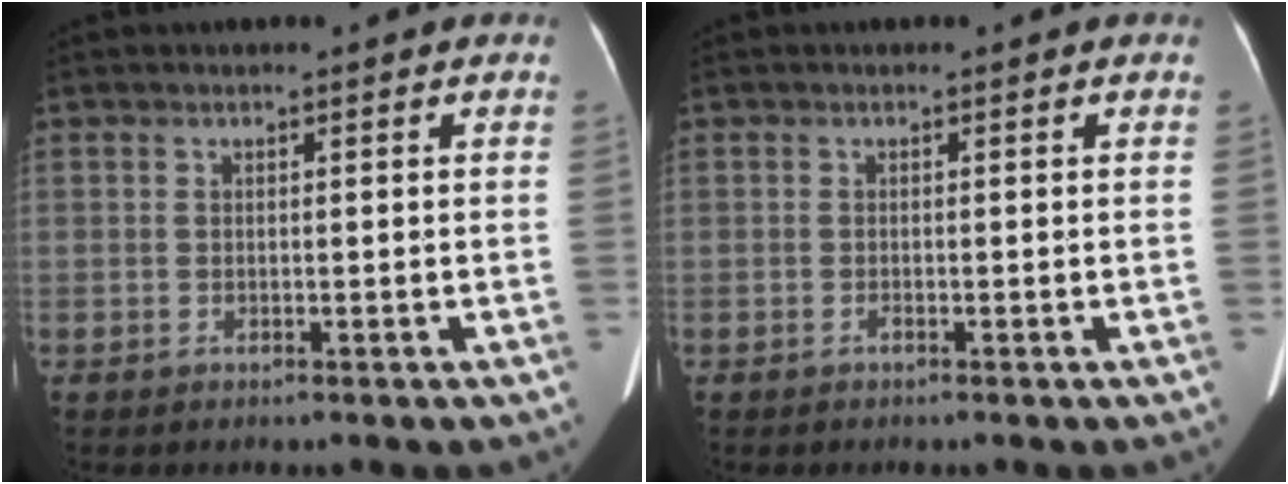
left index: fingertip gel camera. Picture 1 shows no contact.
{"total": 0.0}